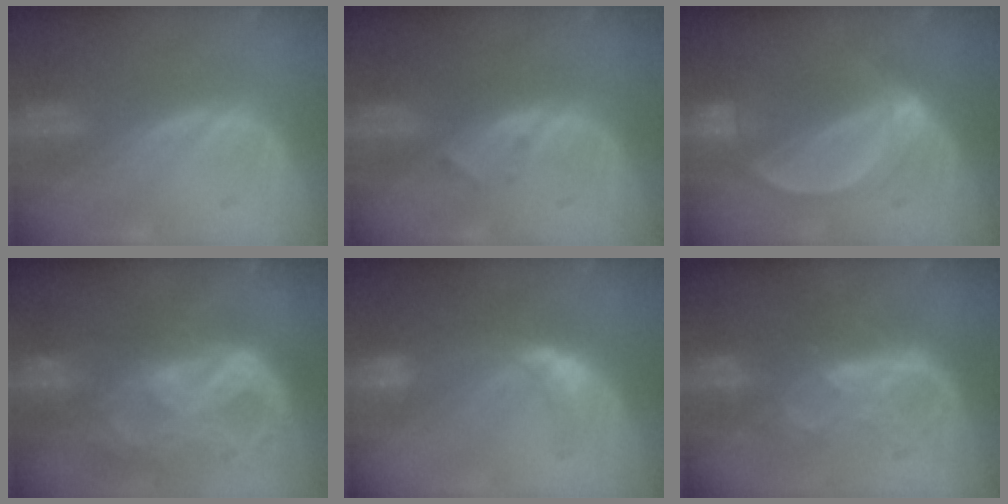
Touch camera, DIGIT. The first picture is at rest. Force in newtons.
{"total": 1.3, "press": 1.3, "slide": 0.4}
{"total": 5.3, "press": 4.8, "slide": 2.3}
{"total": 11.1, "press": 9.4, "slide": 5.9}
{"total": 5.9, "press": 5.2, "slide": 2.8}
{"total": 6.4, "press": 6.4, "slide": 0.7}